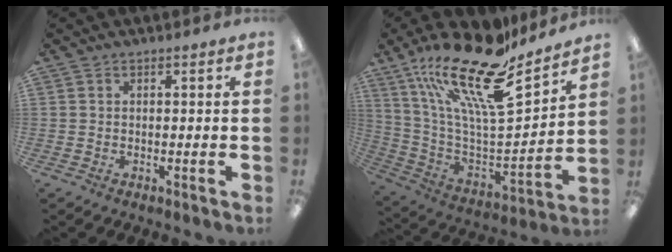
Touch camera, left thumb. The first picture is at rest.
{"total": 23.8, "force": [17.6, 6.8, 14.4], "torque": [-0.255, -0.127, 0.300]}